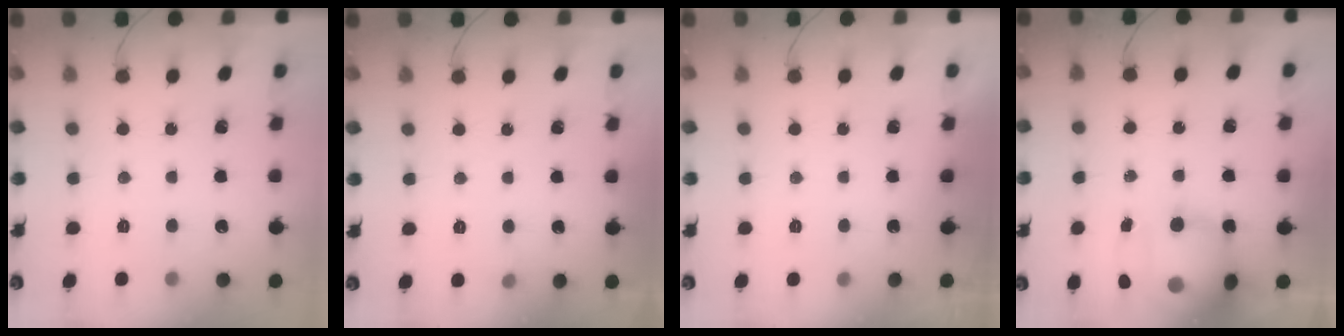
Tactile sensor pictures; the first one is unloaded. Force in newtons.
{"total": 3.6, "press": 3.5, "slide": 1.1}
{"total": 0.0}
{"total": 18.9, "press": 18.4, "slide": 4.3}